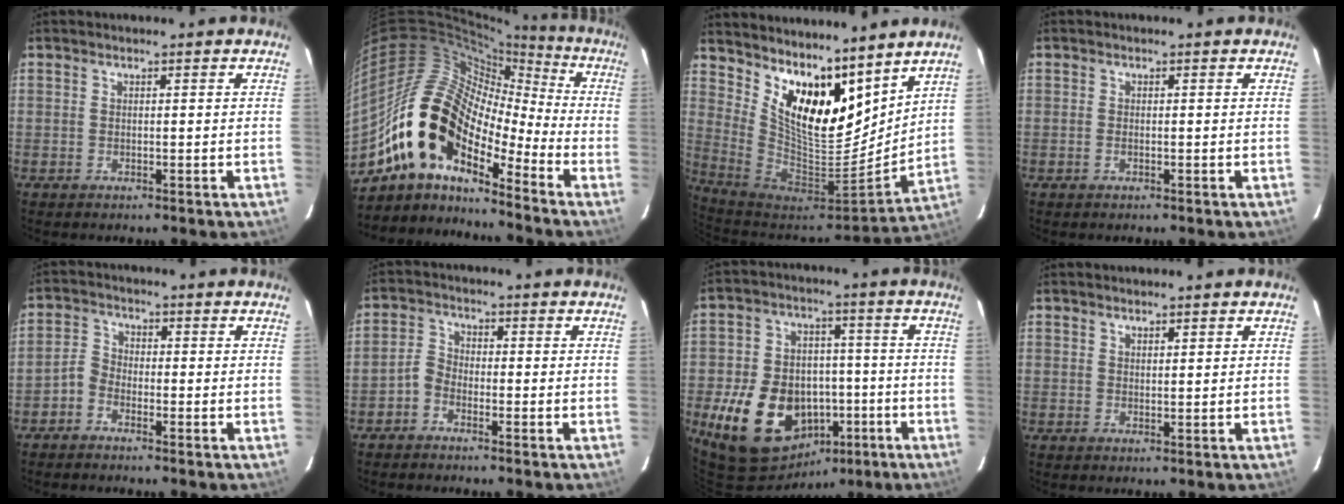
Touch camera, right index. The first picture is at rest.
{"total": 16.3, "force": [-10.5, 7.8, 9.8], "torque": [-0.163, 0.000, -0.215]}
{"total": 16.7, "force": [11.6, 6.7, 10.0], "torque": [-0.183, -0.015, 0.217]}
{"total": 0.8, "force": [-0.2, 0.3, 0.6], "torque": [-0.014, 0.000, -0.005]}
{"total": 2.7, "force": [-1.9, 1.7, 0.9], "torque": [-0.020, 0.011, -0.043]}
{"total": 2.7, "force": [-1.9, 1.6, 1.1], "torque": [-0.026, 0.012, -0.042]}
{"total": 18.6, "force": [-7.1, 13.6, 10.6], "torque": [-0.231, 0.025, -0.091]}
{"total": 1.4, "force": [1.2, 0.4, 0.6], "torque": [-0.008, 0.001, 0.020]}